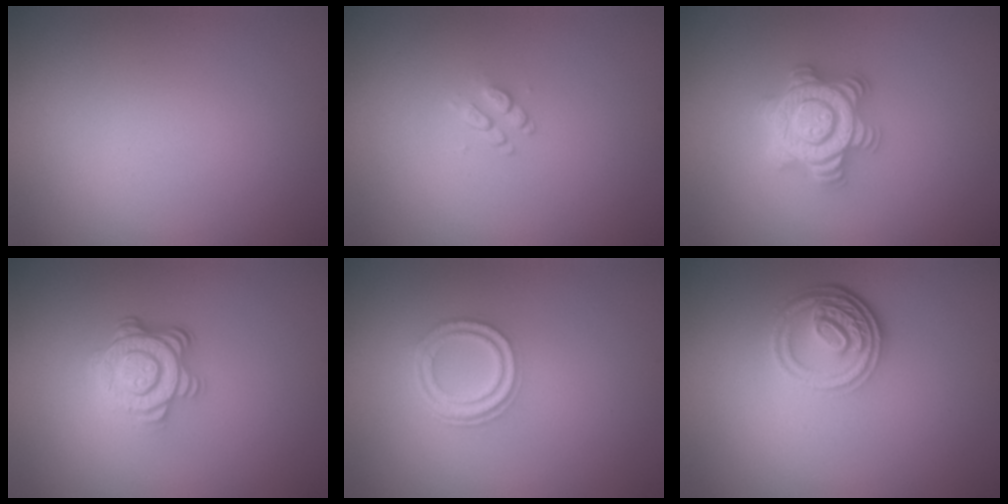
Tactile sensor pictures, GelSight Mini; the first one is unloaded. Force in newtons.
{"total": 1.1, "press": 0.7, "slide": 0.8}
{"total": 4.8, "press": 4.8, "slide": 0.7}
{"total": 4.3, "press": 3.4, "slide": 2.7}
{"total": 3.4, "press": 2.6, "slide": 2.2}
{"total": 4.5, "press": 3.3, "slide": 3.0}